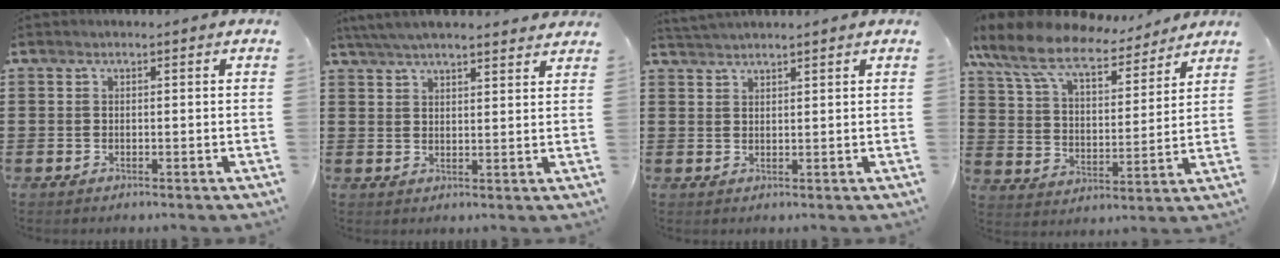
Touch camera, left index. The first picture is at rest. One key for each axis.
{"total": 4.8, "fx": 4.5, "fy": 0.4, "fz": 1.6, "tx": -0.044, "ty": -0.010, "tz": 0.083}
{"total": 1.8, "fx": 1.8, "fy": 0.0, "fz": 0.2, "tx": -0.008, "ty": 0.002, "tz": 0.036}
{"total": 10.9, "fx": 9.2, "fy": 2.7, "fz": 5.2, "tx": -0.138, "ty": -0.042, "tz": 0.161}